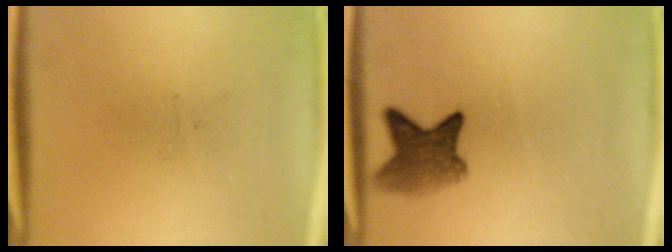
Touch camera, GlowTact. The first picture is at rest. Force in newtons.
{"total": 5.8}